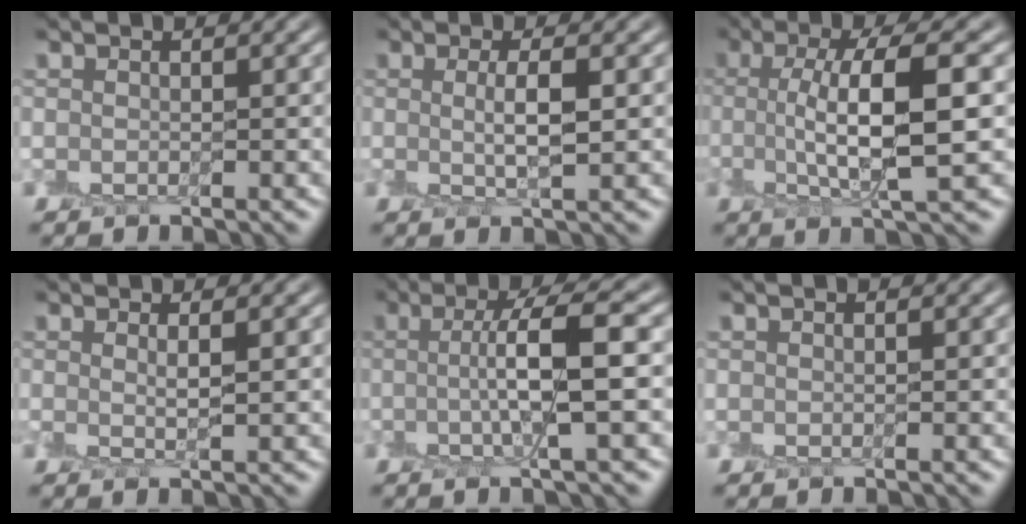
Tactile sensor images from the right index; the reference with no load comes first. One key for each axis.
{"total": 2.6, "fx": 0.2, "fy": 0.4, "fz": 2.6, "tx": -0.050, "ty": 0.000, "tz": 0.004}
{"total": 7.3, "fx": 0.5, "fy": 2.0, "fz": 7.0, "tx": -0.122, "ty": 0.006, "tz": 0.007}
{"total": 1.3, "fx": 0.4, "fy": 0.0, "fz": 1.2, "tx": -0.023, "ty": -0.003, "tz": 0.006}
{"total": 5.4, "fx": 0.1, "fy": 0.7, "fz": 5.3, "tx": -0.098, "ty": 0.008, "tz": -0.002}
{"total": 0.0}